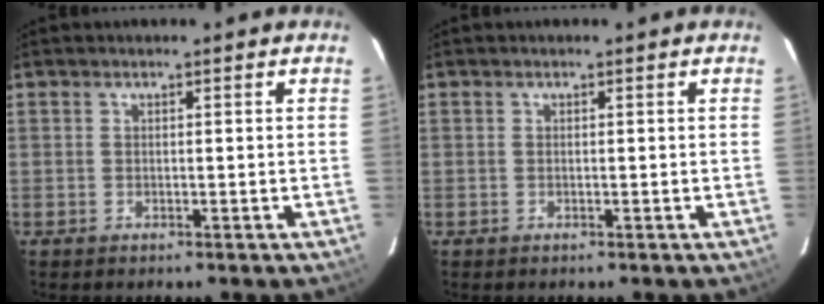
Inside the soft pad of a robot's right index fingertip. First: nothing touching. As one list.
[{"total": 0.0}]